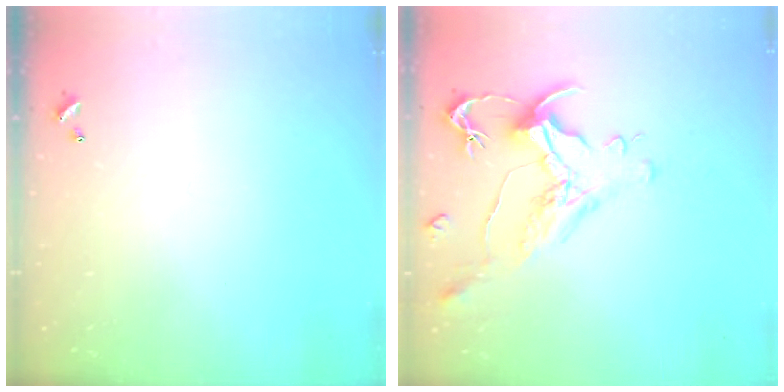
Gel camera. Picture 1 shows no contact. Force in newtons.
{"total": 1.6, "press": 1.0, "slide": 1.3}